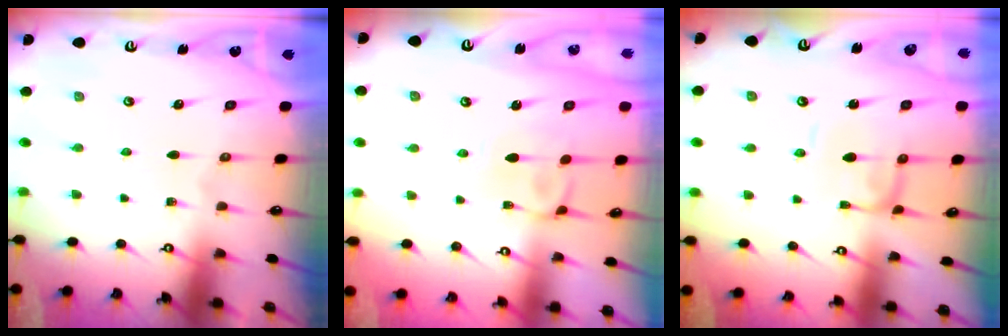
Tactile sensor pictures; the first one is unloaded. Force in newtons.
{"total": 2.1, "press": 1.9, "slide": 0.7}
{"total": 1.5, "press": 1.5, "slide": 0.2}